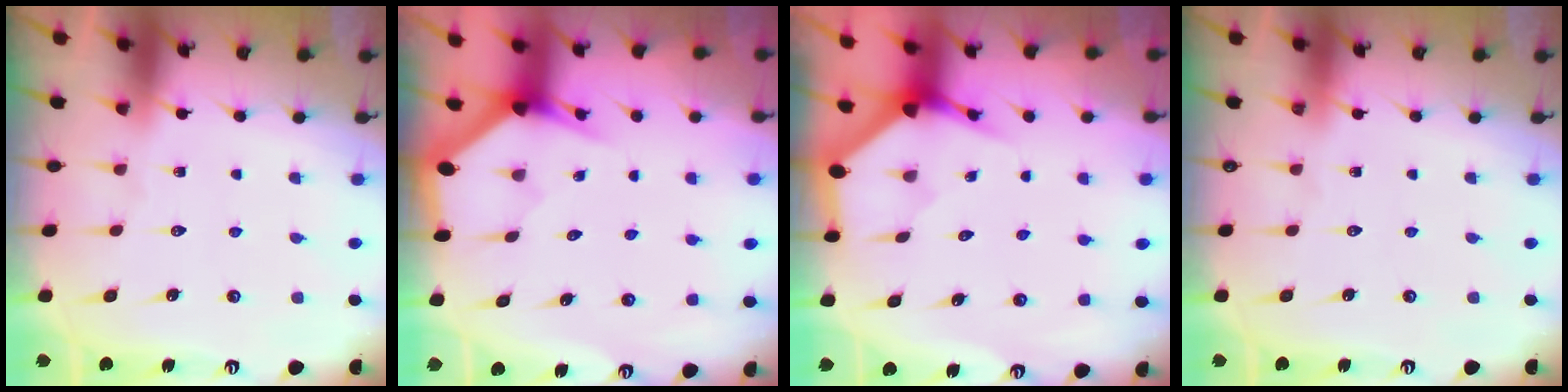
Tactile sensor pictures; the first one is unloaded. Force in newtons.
{"total": 3.2, "press": 3.2, "slide": 0.1}
{"total": 3.4, "press": 3.4, "slide": 0.1}
{"total": 0.0}